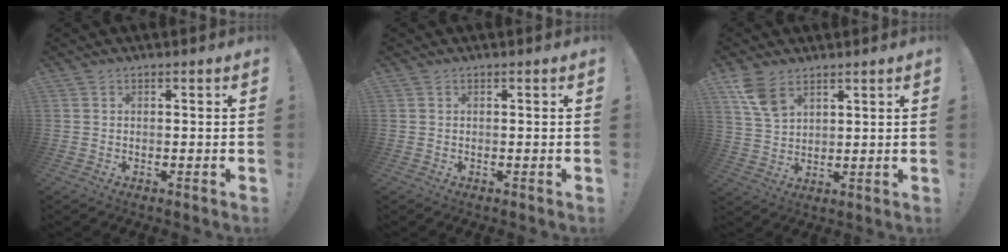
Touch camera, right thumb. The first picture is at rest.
{"total": 0.0}
{"total": 8.3, "force": [5.2, 4.5, 4.6], "torque": [-0.075, -0.021, 0.102]}